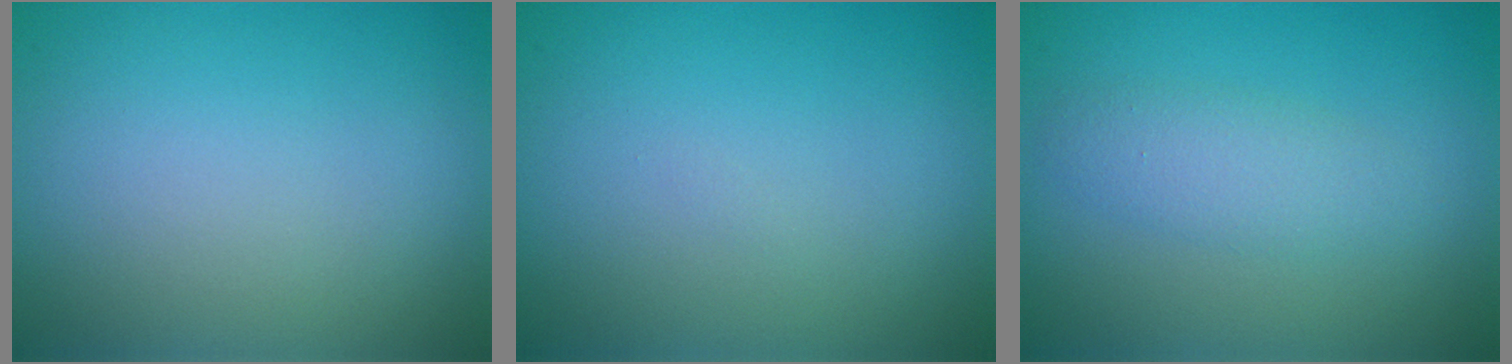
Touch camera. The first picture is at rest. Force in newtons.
{"total": 0.0}
{"total": 2.3, "press": 2.3, "slide": 0.1}